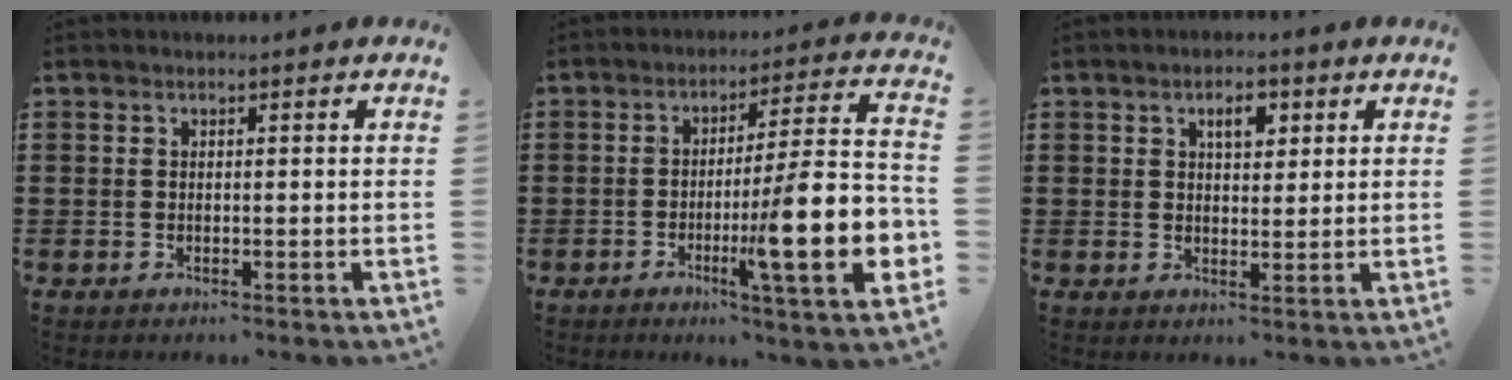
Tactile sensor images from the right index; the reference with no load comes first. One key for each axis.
{"total": 15.3, "fx": -3.9, "fy": 2.1, "fz": 14.6, "tx": -0.230, "ty": -0.021, "tz": -0.065}
{"total": 3.4, "fx": 1.6, "fy": 1.7, "fz": 2.5, "tx": -0.040, "ty": 0.002, "tz": 0.024}